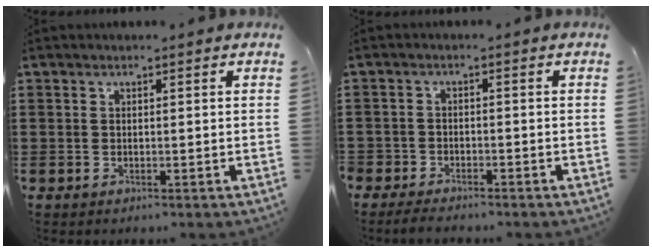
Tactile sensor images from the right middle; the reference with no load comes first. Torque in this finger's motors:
{"motor_torque": [0.91, 0.59, 0.04, 0.02]}